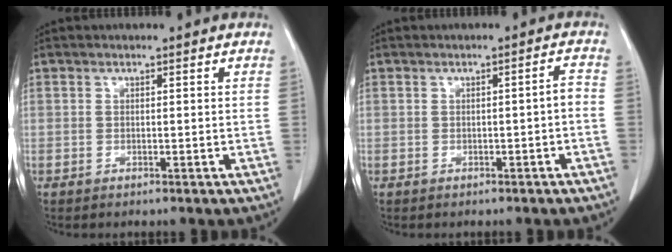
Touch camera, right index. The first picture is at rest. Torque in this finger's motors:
{"motor_torque": [0.04, -0.03, 0.02, 0.01]}